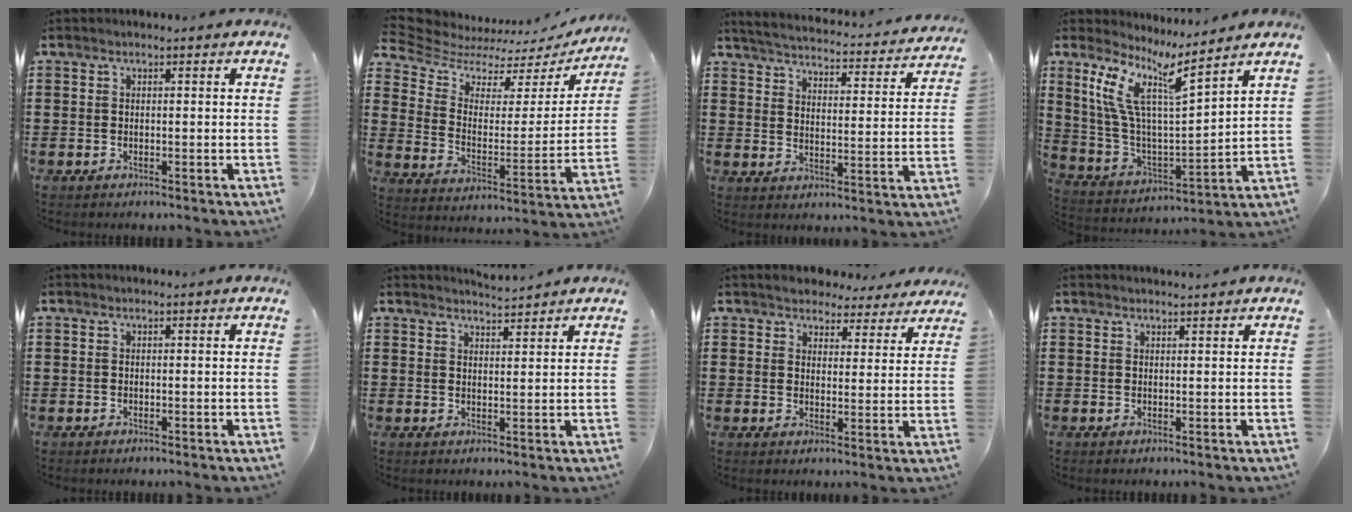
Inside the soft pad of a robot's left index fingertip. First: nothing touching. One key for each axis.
{"total": 6.4, "fx": 5.4, "fy": 2.8, "fz": 2.1, "tx": -0.075, "ty": -0.036, "tz": 0.092}
{"total": 3.5, "fx": 3.5, "fy": -0.3, "fz": 0.7, "tx": -0.035, "ty": -0.032, "tz": 0.052}
{"total": 10.3, "fx": 6.7, "fy": 2.0, "fz": 7.5, "tx": -0.177, "ty": -0.041, "tz": 0.113}
{"total": 0.0}
{"total": 2.8, "fx": 2.8, "fy": -0.1, "fz": 0.3, "tx": -0.012, "ty": -0.007, "tz": 0.053}
{"total": 4.0, "fx": 4.0, "fy": 0.6, "fz": 0.0, "tx": -0.011, "ty": -0.018, "tz": 0.069}
{"total": 1.2, "fx": 1.1, "fy": -0.1, "fz": 0.2, "tx": -0.005, "ty": -0.003, "tz": 0.023}